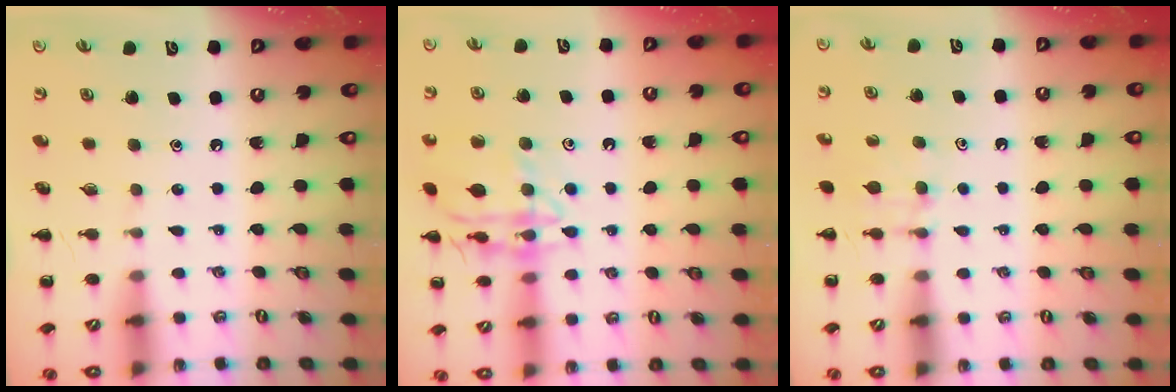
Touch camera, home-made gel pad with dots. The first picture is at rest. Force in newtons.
{"total": 14.8, "press": 14.8, "slide": 0.9}
{"total": 7.8, "press": 7.5, "slide": 2.0}